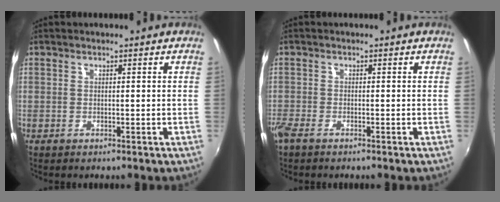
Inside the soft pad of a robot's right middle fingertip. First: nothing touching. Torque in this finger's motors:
{"motor_torque": [1.10, -1.04, 0.26, 0.21]}